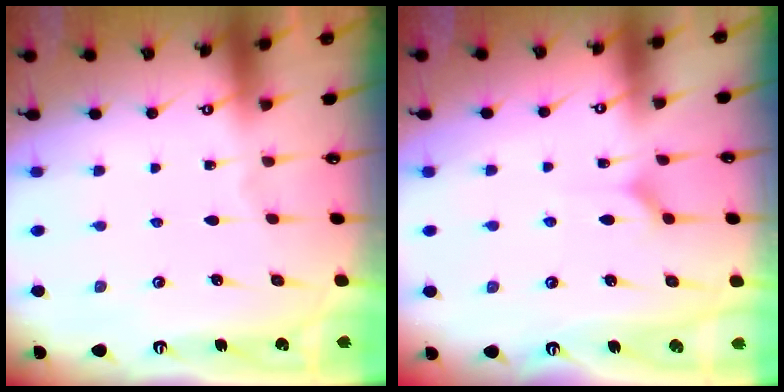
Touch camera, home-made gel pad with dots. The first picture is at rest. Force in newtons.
{"total": 4.1, "press": 4.0, "slide": 0.6}